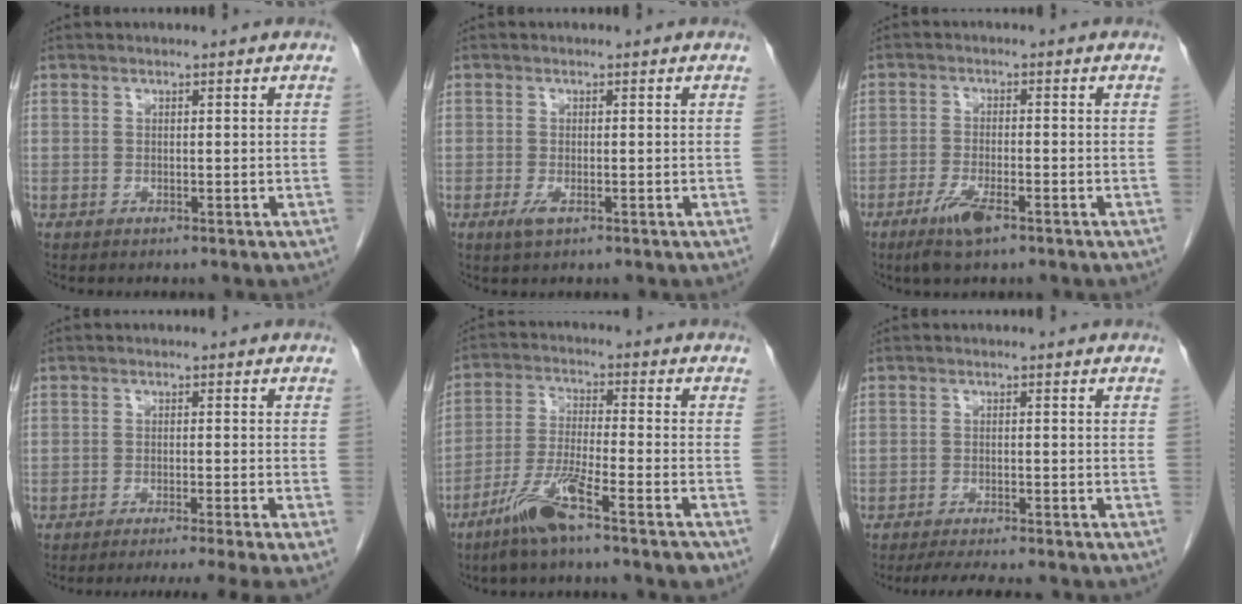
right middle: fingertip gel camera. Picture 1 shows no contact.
{"total": 1.7, "force": [-0.7, 0.5, 1.4], "torque": [-0.029, -0.003, -0.011]}
{"total": 4.9, "force": [-3.1, 0.8, 3.7], "torque": [-0.083, -0.009, -0.056]}
{"total": 10.0, "force": [-8.4, -1.9, 5.1], "torque": [-0.052, -0.025, -0.115]}
{"total": 9.2, "force": [-6.3, -0.2, 6.7], "torque": [-0.136, -0.017, -0.122]}
{"total": 7.7, "force": [-6.8, 0.8, 3.5], "torque": [-0.051, -0.016, -0.100]}